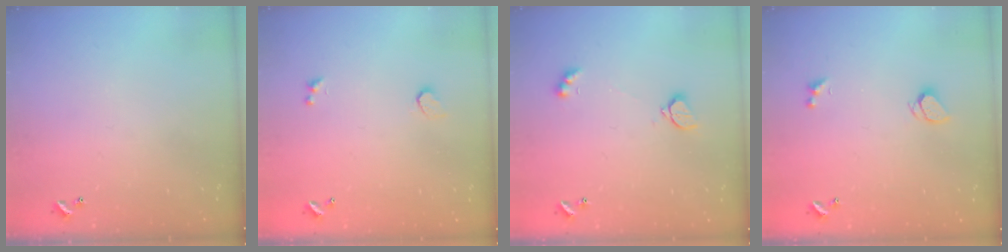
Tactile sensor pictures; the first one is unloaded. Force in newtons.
{"total": 1.0, "press": 0.7, "slide": 0.7}
{"total": 2.4, "press": 2.3, "slide": 0.8}
{"total": 1.9, "press": 1.8, "slide": 0.4}